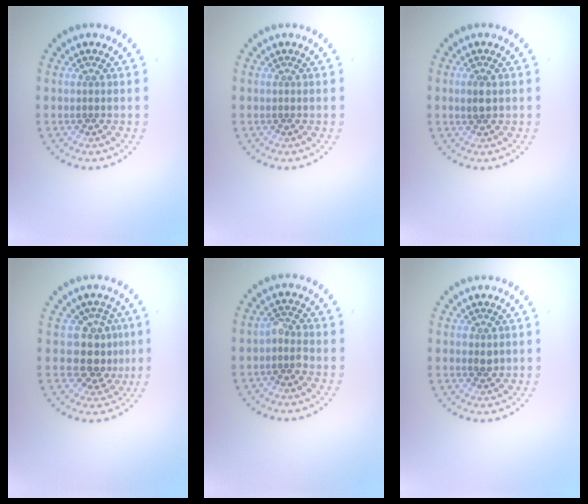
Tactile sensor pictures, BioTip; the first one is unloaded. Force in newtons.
{"total": 0.0}
{"total": 1.4, "press": 1.3, "slide": 0.3}
{"total": 3.8, "press": 3.2, "slide": 2.1}
{"total": 1.6, "press": 1.4, "slide": 0.8}
{"total": 0.8, "press": 0.8, "slide": 0.2}